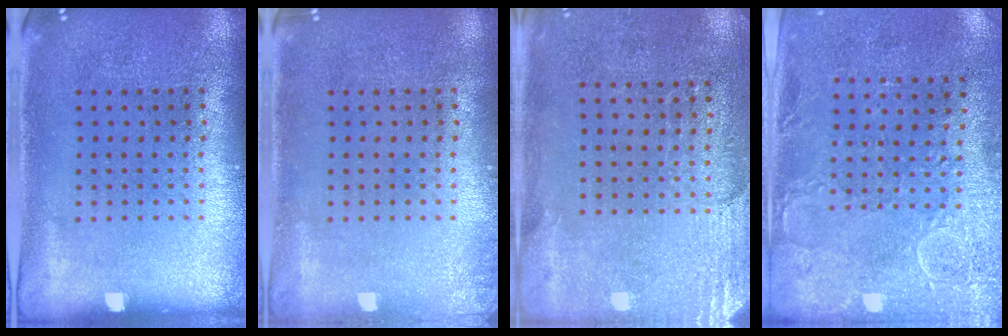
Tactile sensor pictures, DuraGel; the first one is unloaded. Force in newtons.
{"total": 0.7, "press": 0.6, "slide": 0.2}
{"total": 2.6, "press": 2.3, "slide": 1.2}
{"total": 3.0, "press": 2.2, "slide": 2.0}